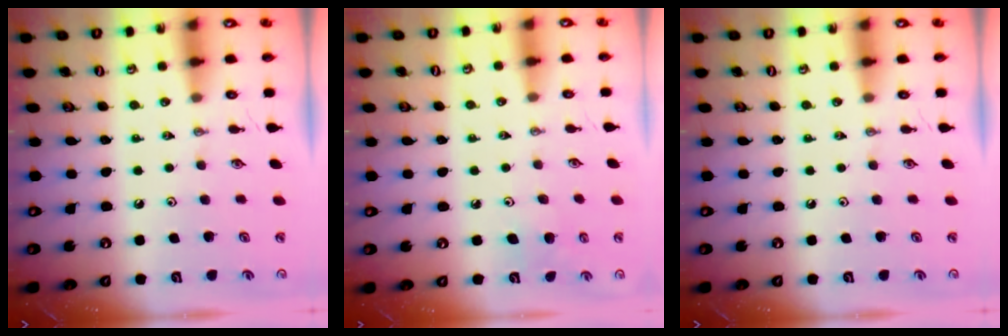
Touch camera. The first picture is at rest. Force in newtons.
{"total": 4.5, "press": 4.5, "slide": 0.3}
{"total": 0.0}